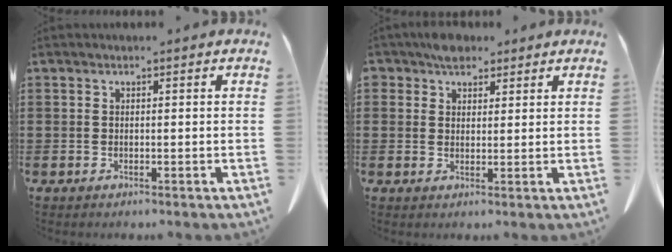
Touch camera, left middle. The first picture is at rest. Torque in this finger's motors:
{"motor_torque": [1.53, 0.61, 0.28, 0.20]}